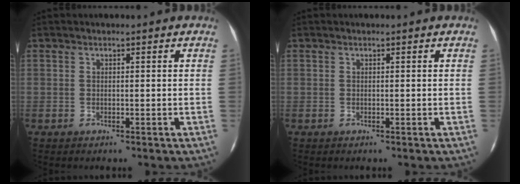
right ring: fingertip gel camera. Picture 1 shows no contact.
{"total": 0.0}